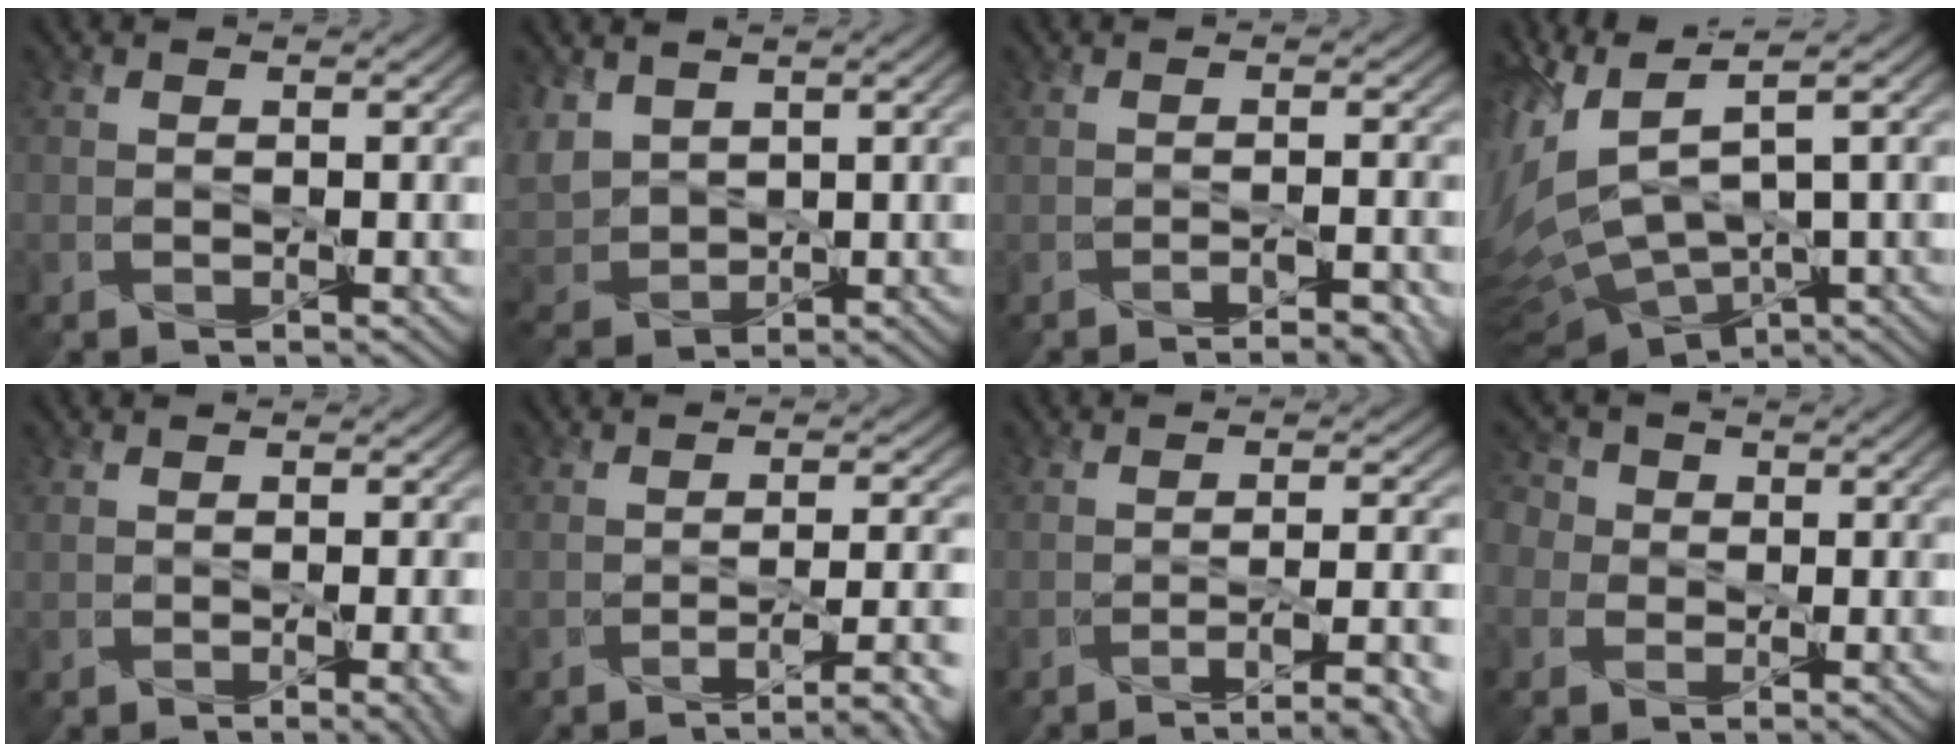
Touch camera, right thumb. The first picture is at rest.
{"total": 6.1, "force": [2.5, 4.2, 3.6], "torque": [-0.118, 0.003, 0.052]}
{"total": 3.7, "force": [-2.4, 0.7, 2.8], "torque": [-0.036, 0.005, -0.028]}
{"total": 13.1, "force": [2.1, 6.4, 11.3], "torque": [-0.309, -0.008, 0.074]}
{"total": 2.7, "force": [-0.6, 0.7, 2.6], "torque": [-0.037, -0.004, -0.001]}
{"total": 6.1, "force": [-3.0, 1.6, 5.0], "torque": [-0.068, -0.004, -0.042]}
{"total": 7.5, "force": [-4.1, 1.9, 6.0], "torque": [-0.079, -0.001, -0.053]}
{"total": 4.9, "force": [1.1, 4.3, 2.1], "torque": [-0.068, 0.016, -0.008]}